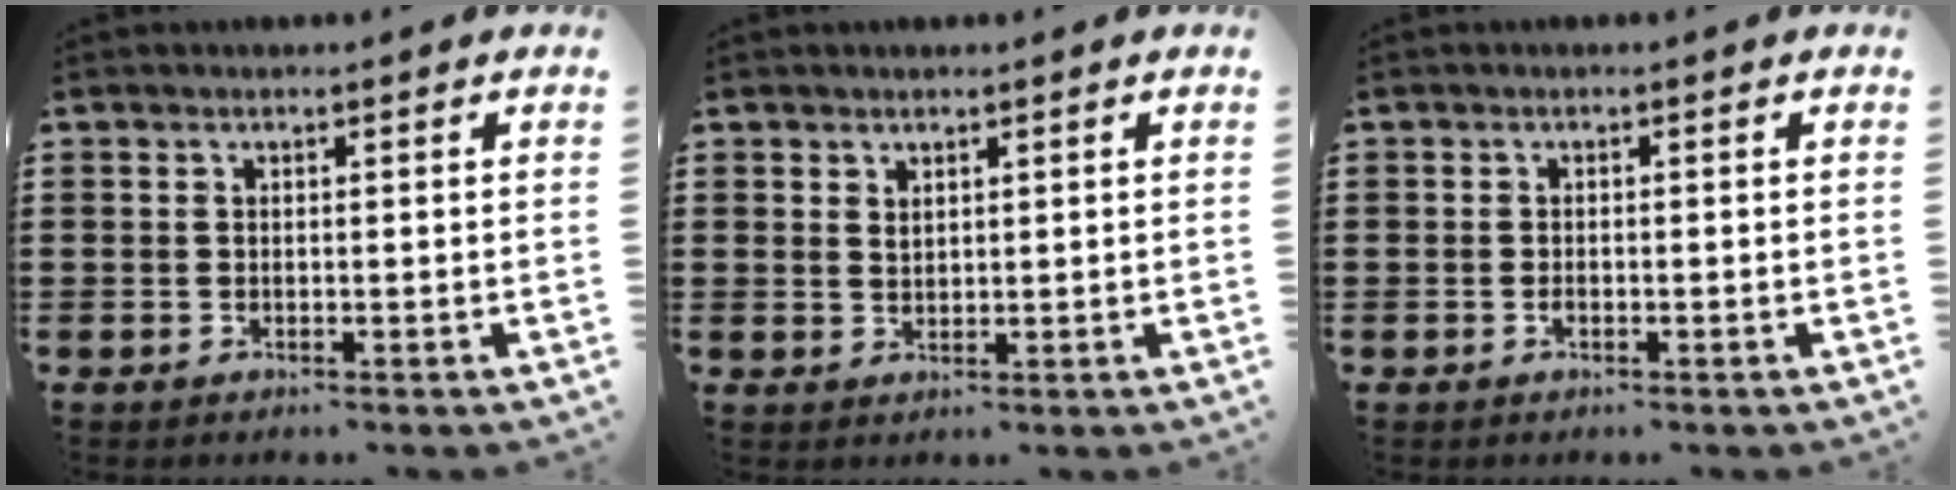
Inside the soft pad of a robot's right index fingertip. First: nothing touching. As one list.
[{"total": 1.4, "force": [1.2, 0.6, 0.3], "torque": [-0.006, 0.003, 0.022]}, {"total": 0.8, "force": [-0.4, 0.4, 0.6], "torque": [-0.012, -0.006, -0.005]}]